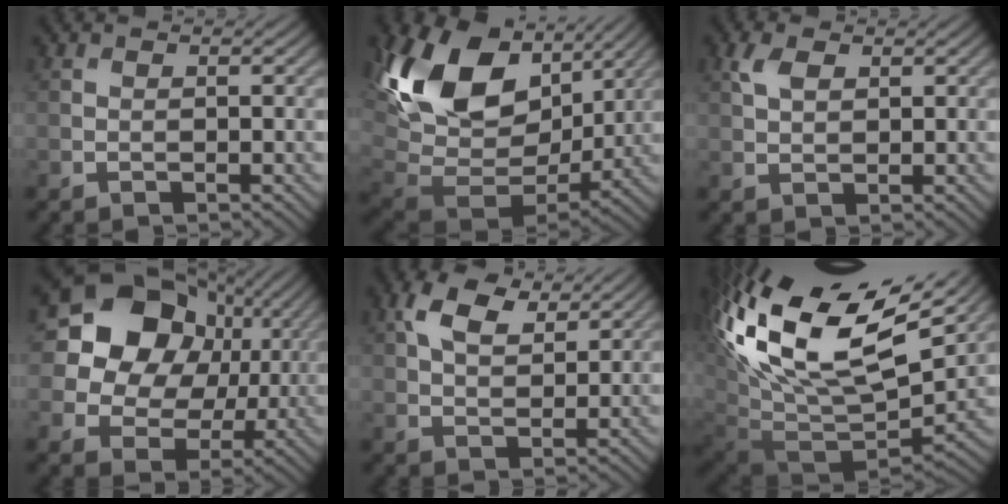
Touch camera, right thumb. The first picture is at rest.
{"total": 19.3, "force": [6.4, 12.8, 12.9], "torque": [-0.272, 0.001, 0.131]}
{"total": 3.1, "force": [1.5, 1.7, 2.1], "torque": [-0.051, 0.005, 0.030]}
{"total": 17.7, "force": [5.4, 14.9, 7.7], "torque": [-0.213, 0.051, 0.101]}
{"total": 6.7, "force": [3.5, 3.5, 4.5], "torque": [-0.096, 0.005, 0.063]}
{"total": 19.8, "force": [9.9, 10.2, 13.8], "torque": [-0.278, 0.022, 0.197]}